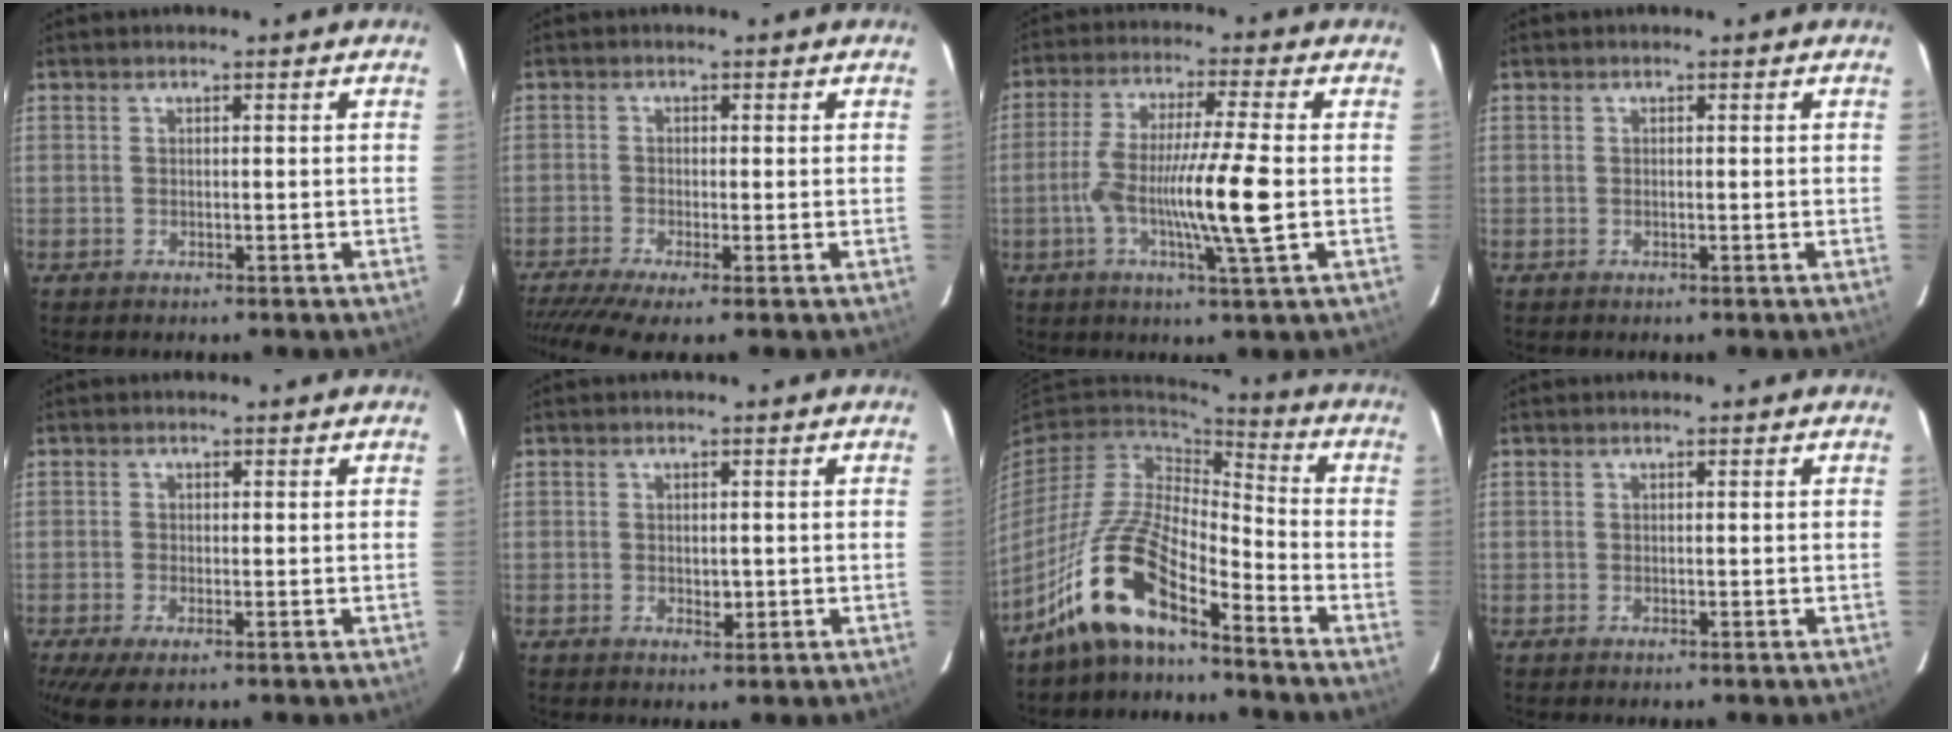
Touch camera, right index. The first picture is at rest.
{"total": 6.5, "force": [-4.3, 0.7, 4.7], "torque": [-0.086, -0.008, -0.078]}
{"total": 12.0, "force": [-2.0, -0.4, 11.8], "torque": [-0.223, -0.007, -0.044]}
{"total": 0.0}
{"total": 3.9, "force": [-2.0, 1.4, 3.0], "torque": [-0.057, -0.009, -0.029]}
{"total": 1.8, "force": [-0.2, 1.0, 1.5], "torque": [-0.025, -0.002, 0.001]}
{"total": 12.4, "force": [-8.8, 3.0, 8.3], "torque": [-0.176, 0.009, -0.167]}
{"total": 0.0}